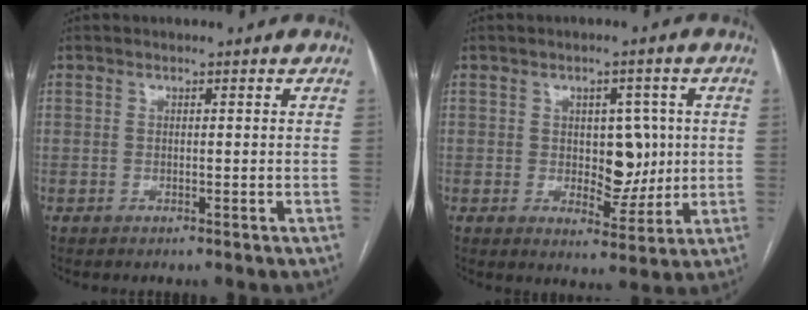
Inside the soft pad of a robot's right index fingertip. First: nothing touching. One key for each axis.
{"total": 6.9, "fx": 0.5, "fy": 4.0, "fz": 5.6, "tx": -0.070, "ty": 0.007, "tz": 0.018}